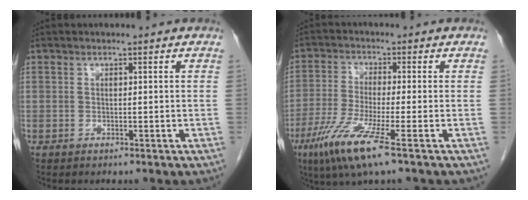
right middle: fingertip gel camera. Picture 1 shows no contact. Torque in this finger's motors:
{"motor_torque": [1.46, -0.68, 0.60, 0.19]}